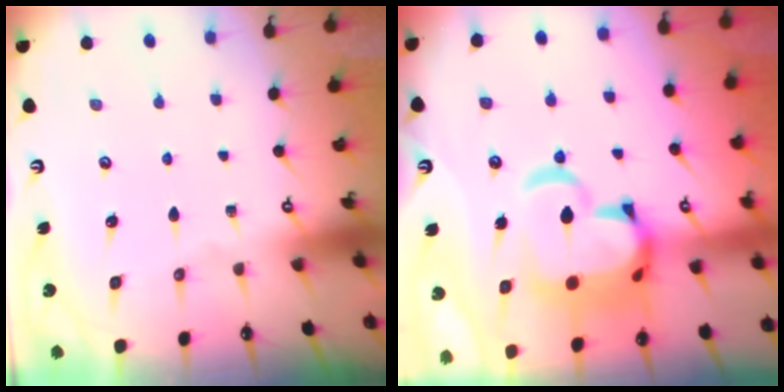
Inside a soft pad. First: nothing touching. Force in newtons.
{"total": 14.8, "press": 14.7, "slide": 2.0}